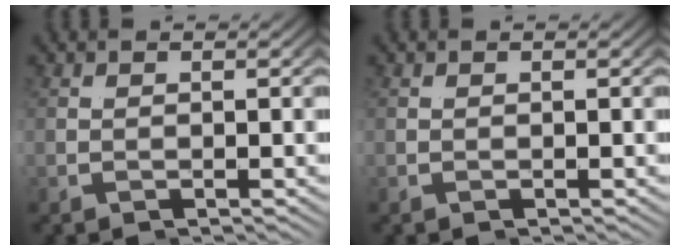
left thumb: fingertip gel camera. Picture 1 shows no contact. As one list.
[{"total": 0.0}]